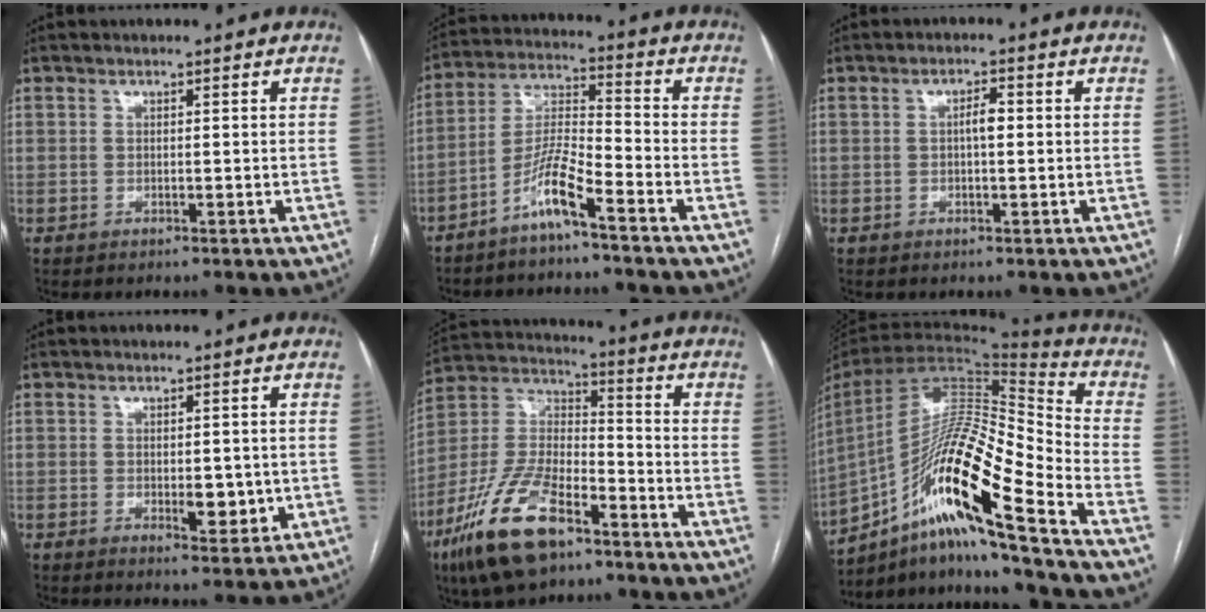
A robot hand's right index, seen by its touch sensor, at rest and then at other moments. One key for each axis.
{"total": 7.5, "fx": -5.1, "fy": 0.3, "fz": 5.5, "tx": -0.116, "ty": 0.000, "tz": -0.104}
{"total": 2.4, "fx": 0.1, "fy": 0.7, "fz": 2.3, "tx": -0.037, "ty": 0.005, "tz": 0.001}
{"total": 4.4, "fx": -0.6, "fy": 2.1, "fz": 3.8, "tx": -0.048, "ty": -0.006, "tz": -0.001}
{"total": 17.2, "fx": -10.5, "fy": 6.7, "fz": 11.9, "tx": -0.248, "ty": 0.001, "tz": -0.196}
{"total": 22.1, "fx": -12.6, "fy": 1.2, "fz": 18.1, "tx": -0.342, "ty": -0.001, "tz": -0.228}